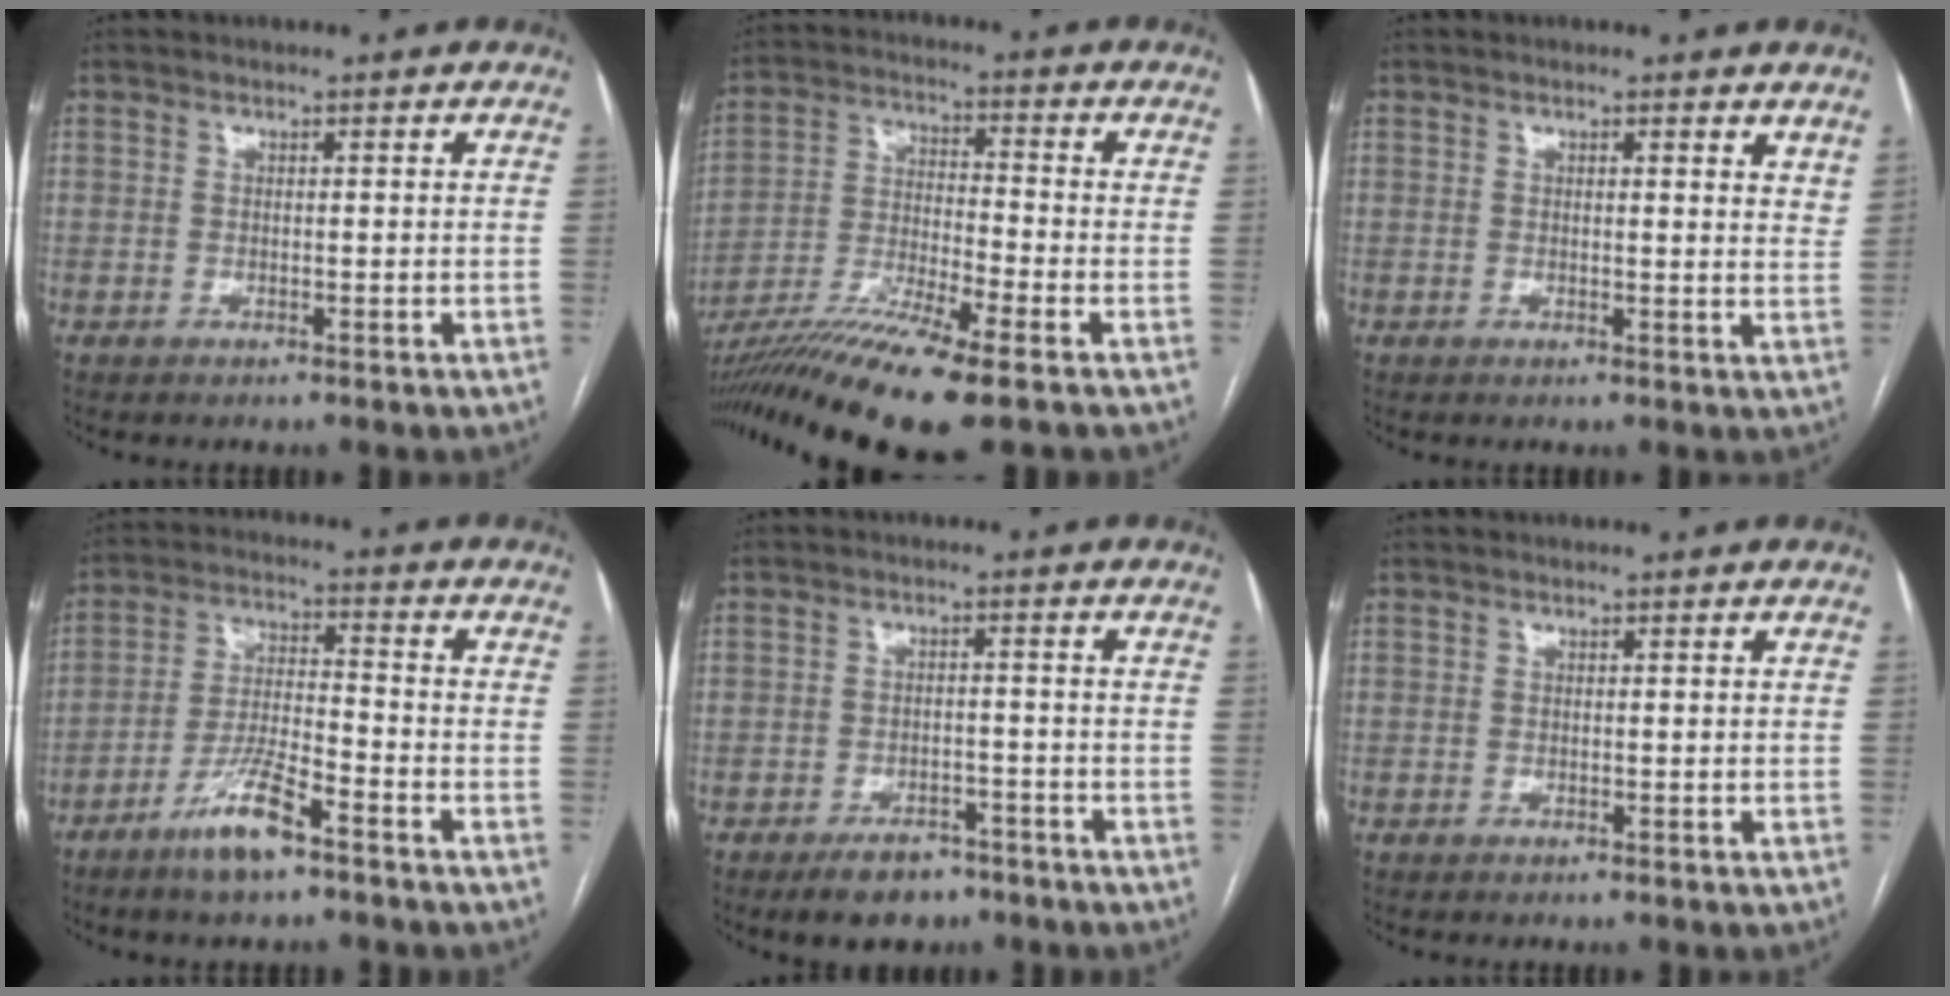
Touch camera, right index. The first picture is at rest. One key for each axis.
{"total": 16.1, "fx": -11.2, "fy": 0.4, "fz": 11.6, "tx": -0.230, "ty": -0.036, "tz": -0.202}
{"total": 3.4, "fx": 2.8, "fy": 0.8, "fz": 1.8, "tx": -0.024, "ty": -0.012, "tz": 0.023}
{"total": 8.7, "fx": -5.7, "fy": 1.2, "fz": 6.4, "tx": -0.131, "ty": -0.009, "tz": -0.110}
{"total": 5.7, "fx": -4.1, "fy": 3.1, "fz": 2.4, "tx": -0.039, "ty": 0.002, "tz": -0.059}
{"total": 0.0}